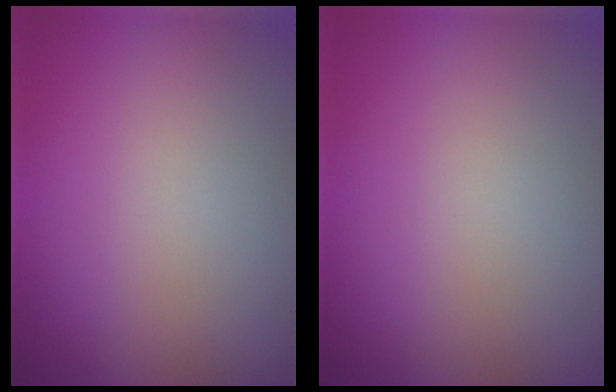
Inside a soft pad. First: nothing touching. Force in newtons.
{"total": 0.0}